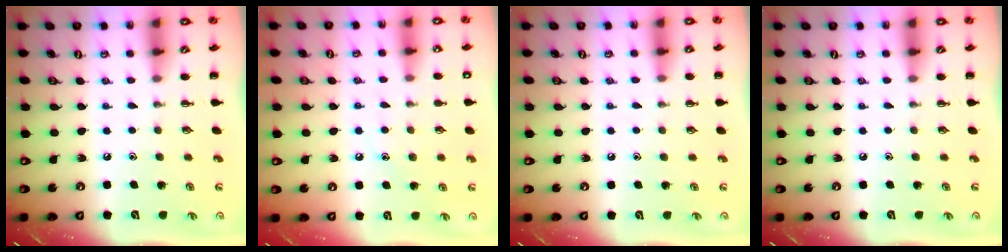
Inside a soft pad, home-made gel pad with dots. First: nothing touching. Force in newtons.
{"total": 8.7, "press": 8.5, "slide": 1.7}
{"total": 4.8, "press": 4.6, "slide": 1.6}
{"total": 0.0}